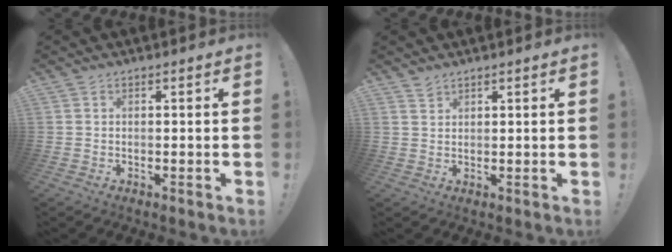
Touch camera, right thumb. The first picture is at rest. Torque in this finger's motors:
{"motor_torque": [-0.28, -0.17, 0.12, -0.04, 0.00]}